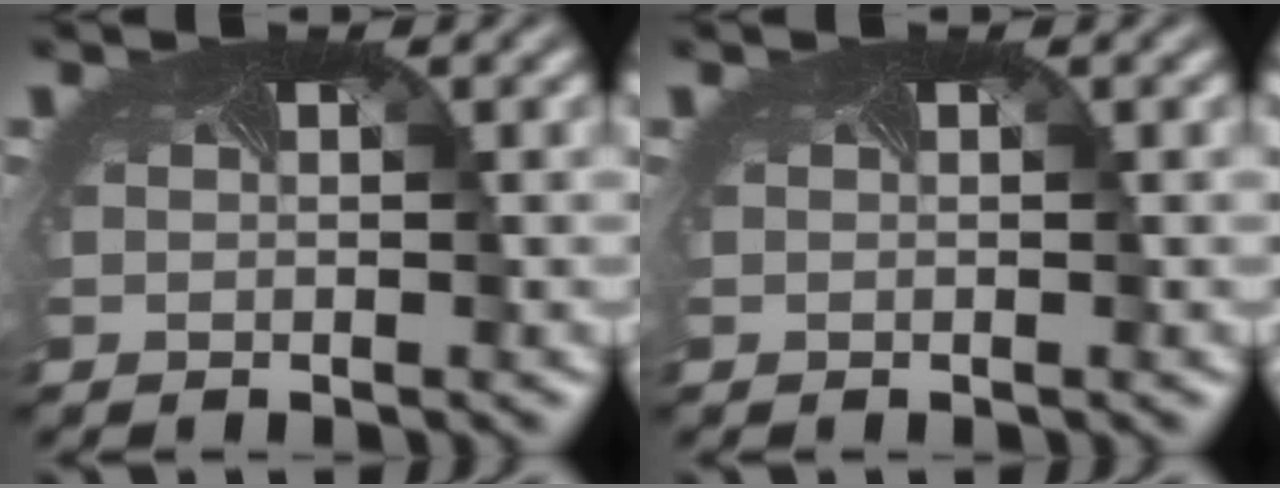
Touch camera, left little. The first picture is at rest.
{"total": 0.0}